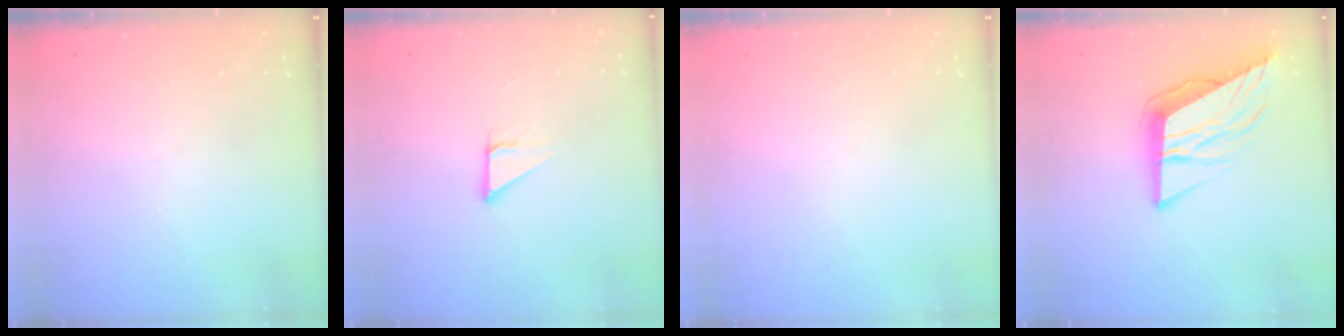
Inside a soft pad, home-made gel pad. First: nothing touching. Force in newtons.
{"total": 2.9, "press": 2.9, "slide": 0.2}
{"total": 0.0}
{"total": 12.7, "press": 12.2, "slide": 3.4}